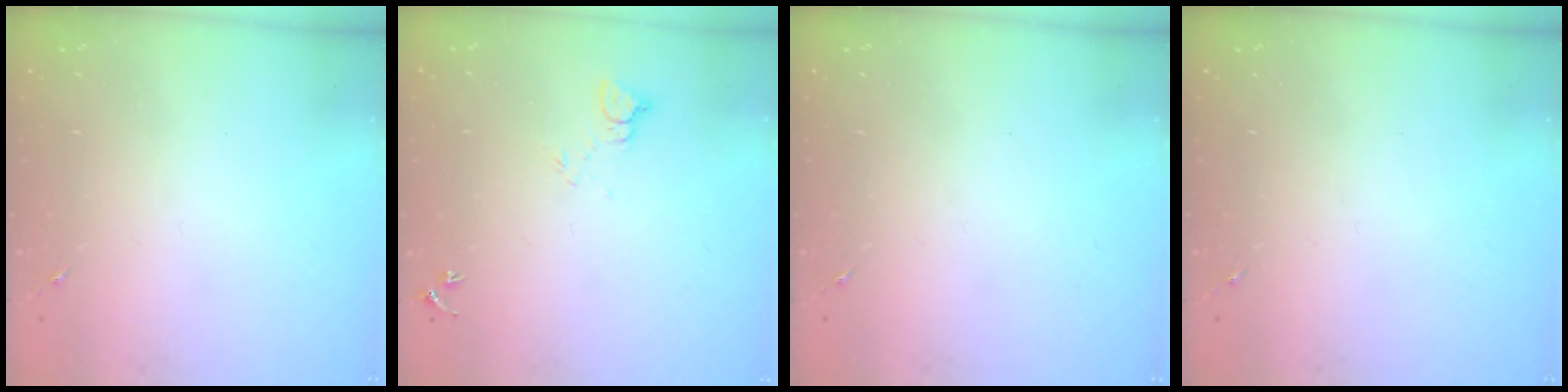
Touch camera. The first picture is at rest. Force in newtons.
{"total": 4.4, "press": 4.3, "slide": 0.4}
{"total": 0.0}
{"total": 0.0}